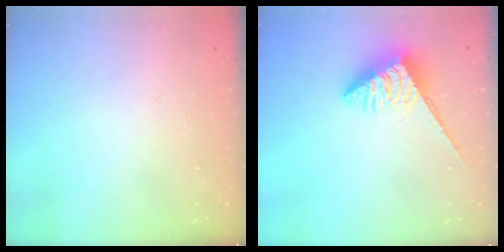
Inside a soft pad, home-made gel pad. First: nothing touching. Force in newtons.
{"total": 4.3, "press": 4.3, "slide": 0.5}